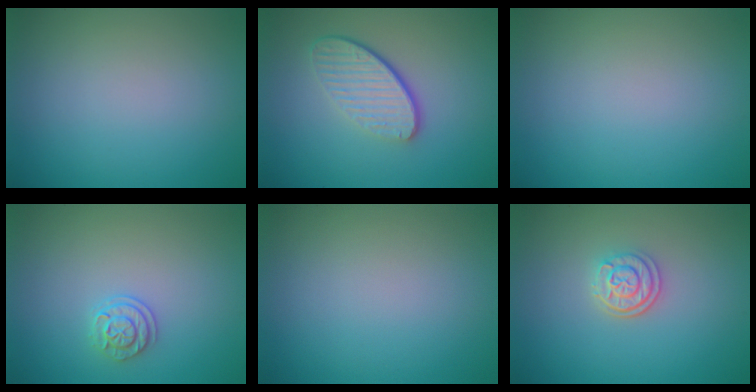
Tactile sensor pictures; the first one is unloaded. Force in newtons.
{"total": 4.4, "press": 3.0, "slide": 3.2}
{"total": 0.0}
{"total": 1.9, "press": 1.7, "slide": 0.8}
{"total": 0.0}
{"total": 2.6, "press": 2.2, "slide": 1.3}